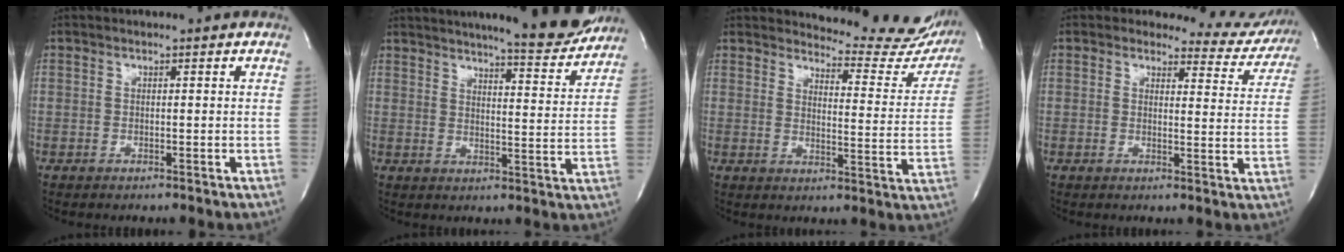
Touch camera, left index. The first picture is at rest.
{"total": 15.6, "force": [14.2, 1.1, 6.5], "torque": [-0.089, -0.028, 0.178]}
{"total": 16.8, "force": [16.3, 2.9, 2.8], "torque": [-0.016, -0.096, 0.169]}
{"total": 8.6, "force": [8.2, 2.7, -0.2], "torque": [0.030, -0.040, 0.067]}